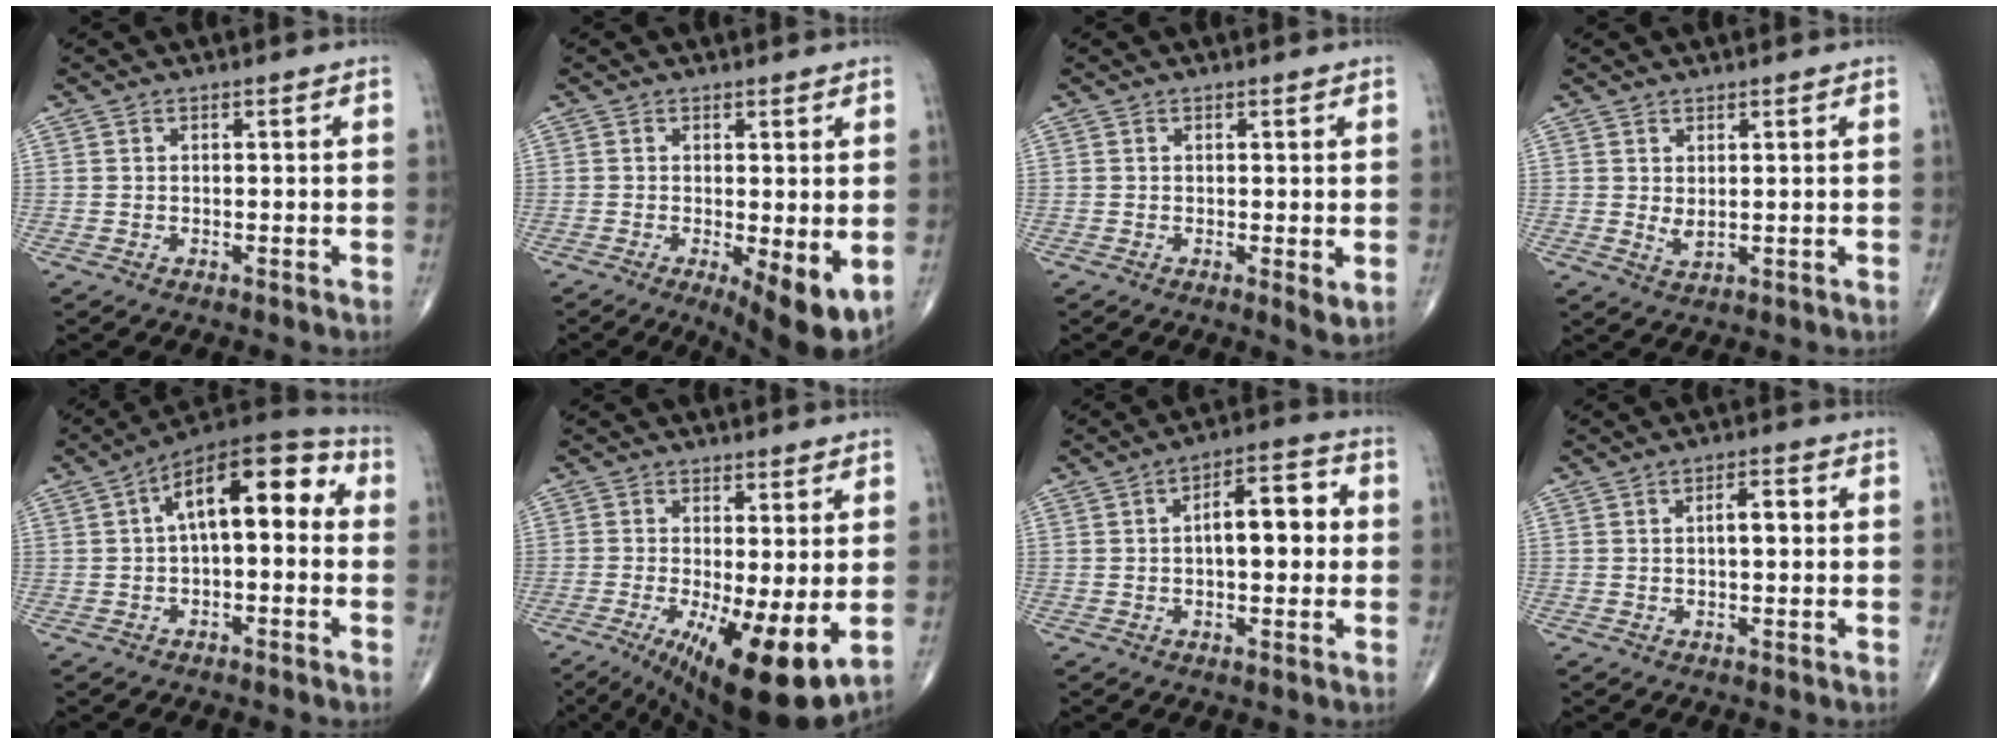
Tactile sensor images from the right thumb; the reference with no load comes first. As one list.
[{"total": 8.2, "force": [-1.7, 2.4, 7.6], "torque": [-0.108, -0.023, -0.023]}, {"total": 2.3, "force": [-0.1, 0.5, 2.2], "torque": [-0.033, -0.010, -0.004]}, {"total": 2.0, "force": [0.5, 0.9, 1.7], "torque": [-0.028, -0.010, 0.014]}, {"total": 14.8, "force": [2.1, 7.0, 12.9], "torque": [-0.170, 0.043, 0.023]}, {"total": 14.3, "force": [-3.5, 3.8, 13.3], "torque": [-0.200, -0.023, -0.041]}, {"total": 10.1, "force": [0.7, 4.6, 9.0], "torque": [-0.114, 0.024, 0.005]}, {"total": 3.7, "force": [0.3, 1.5, 3.3], "torque": [-0.049, 0.008, 0.003]}]